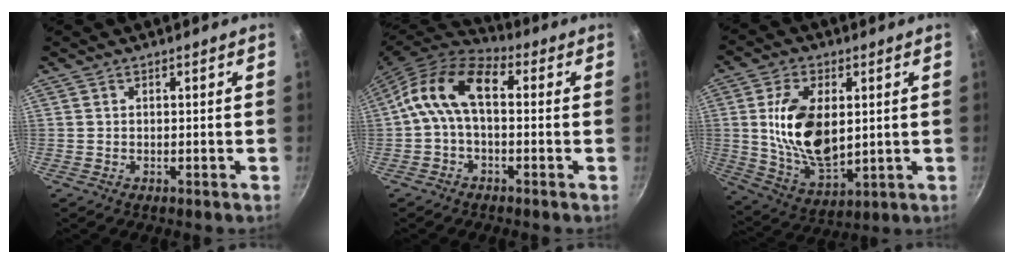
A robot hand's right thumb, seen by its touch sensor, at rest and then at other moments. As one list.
[{"total": 12.6, "force": [1.0, 7.0, 10.5], "torque": [-0.189, 0.040, 0.004]}, {"total": 16.0, "force": [1.9, 8.9, 13.2], "torque": [-0.231, -0.015, 0.047]}]